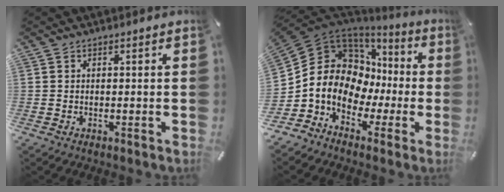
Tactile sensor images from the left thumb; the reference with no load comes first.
{"total": 12.6, "force": [-1.2, 11.5, 5.1], "torque": [-0.123, -0.028, -0.022]}